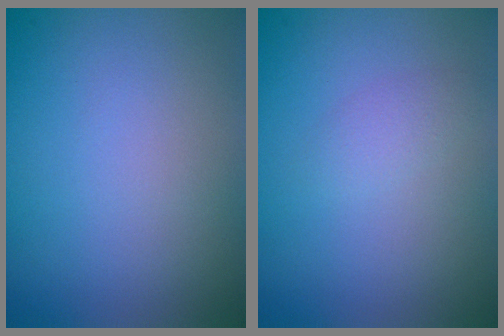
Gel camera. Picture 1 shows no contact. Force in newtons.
{"total": 1.2, "press": 1.2, "slide": 0.1}